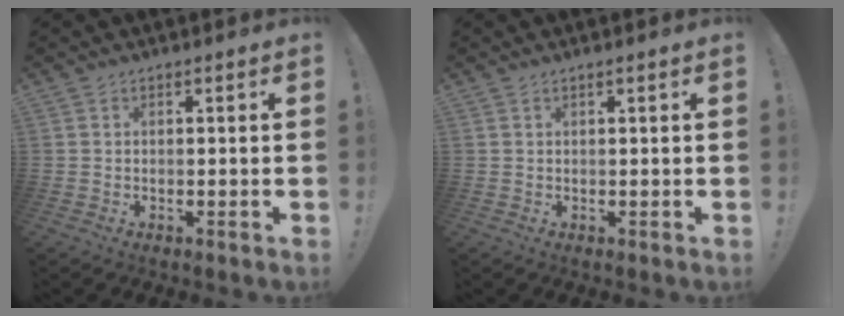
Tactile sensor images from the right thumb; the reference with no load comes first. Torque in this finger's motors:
{"motor_torque": [0.22, 0.14, -0.11, -0.25, -0.03]}